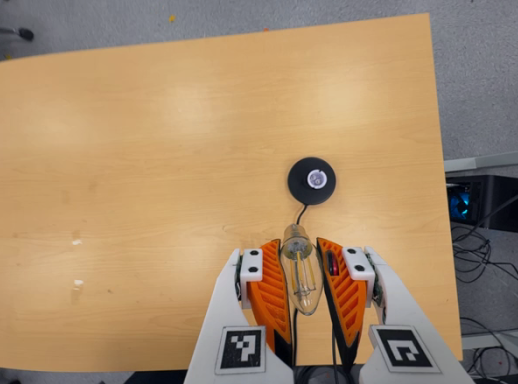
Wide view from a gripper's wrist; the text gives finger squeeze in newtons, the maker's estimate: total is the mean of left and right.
{"total": 21.1, "left": 22.9, "right": 19.2}